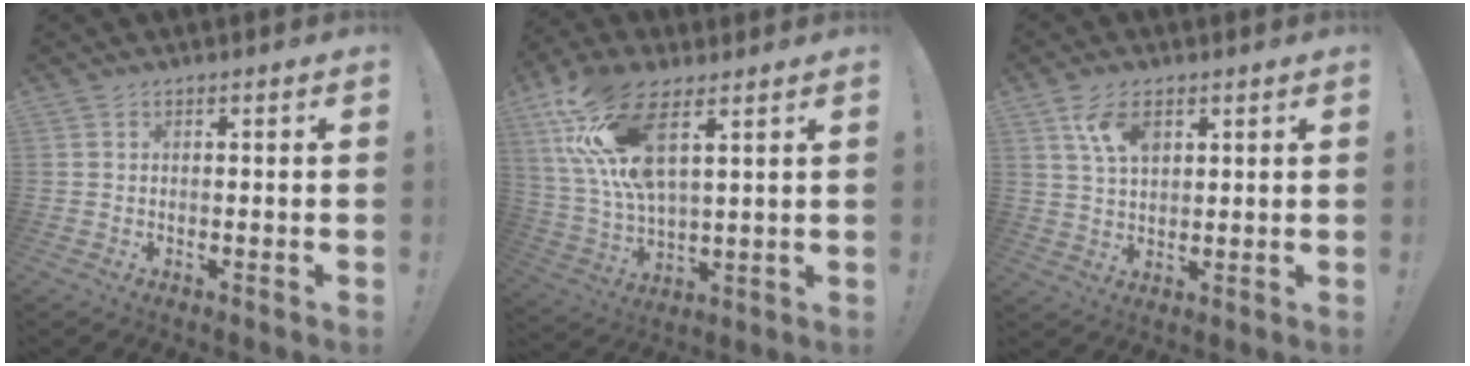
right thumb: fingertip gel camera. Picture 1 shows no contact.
{"total": 17.9, "force": [9.4, 7.5, 13.3], "torque": [-0.269, -0.034, 0.166]}
{"total": 7.8, "force": [3.7, 4.5, 5.2], "torque": [-0.086, -0.008, 0.069]}